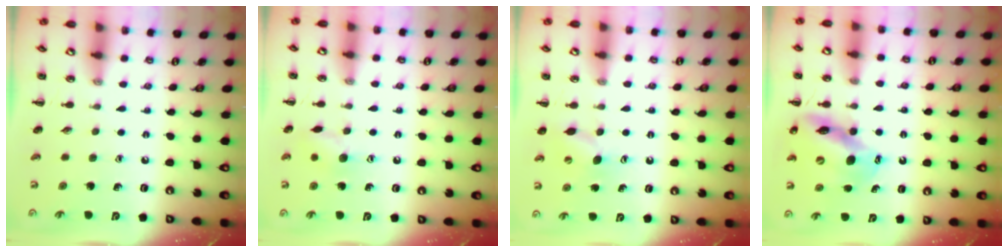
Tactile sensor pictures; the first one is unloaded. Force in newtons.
{"total": 7.0, "press": 7.0, "slide": 0.7}
{"total": 6.4, "press": 6.2, "slide": 1.3}
{"total": 12.1, "press": 11.5, "slide": 3.5}